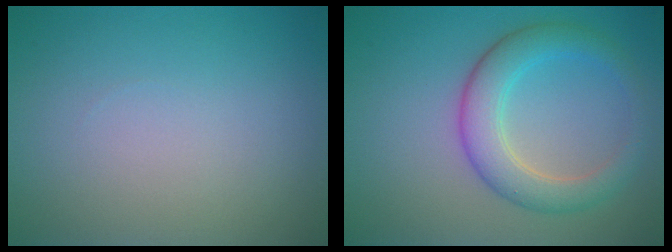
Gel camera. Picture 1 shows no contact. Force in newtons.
{"total": 4.5, "press": 4.5, "slide": 0.1}